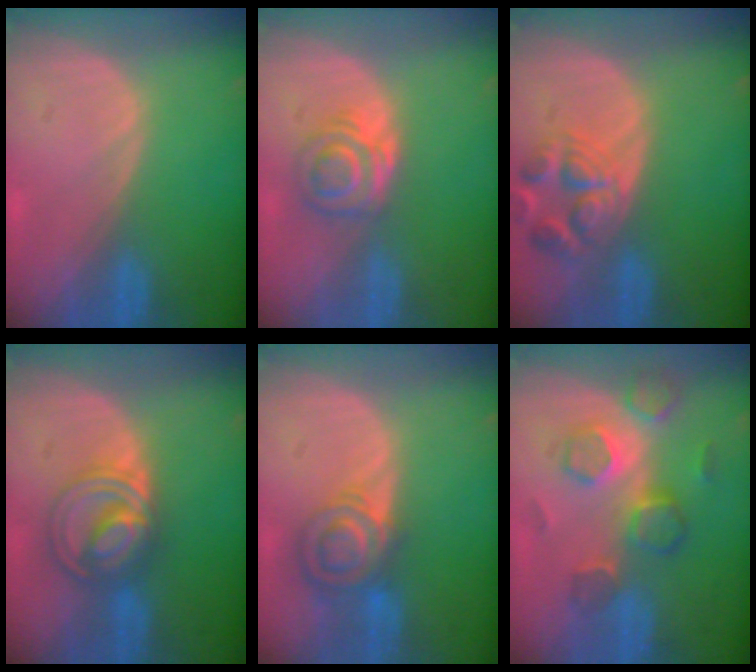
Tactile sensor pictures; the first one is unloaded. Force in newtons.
{"total": 5.2, "press": 4.8, "slide": 1.9}
{"total": 6.9, "press": 6.3, "slide": 2.8}
{"total": 6.8, "press": 6.8, "slide": 0.3}
{"total": 7.3, "press": 6.3, "slide": 3.8}
{"total": 8.8, "press": 7.7, "slide": 4.2}